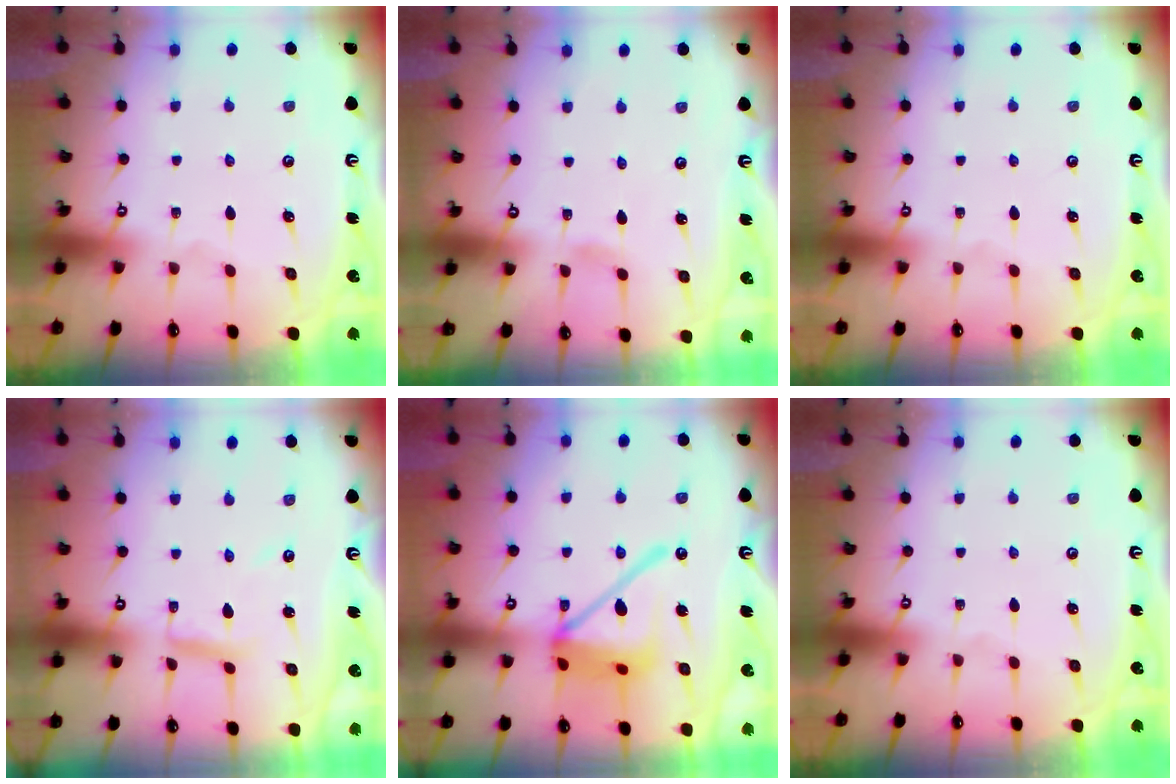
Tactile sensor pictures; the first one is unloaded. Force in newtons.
{"total": 2.6, "press": 2.6, "slide": 0.3}
{"total": 0.0}
{"total": 6.1, "press": 6.1, "slide": 0.3}
{"total": 16.9, "press": 16.8, "slide": 1.7}
{"total": 0.0}